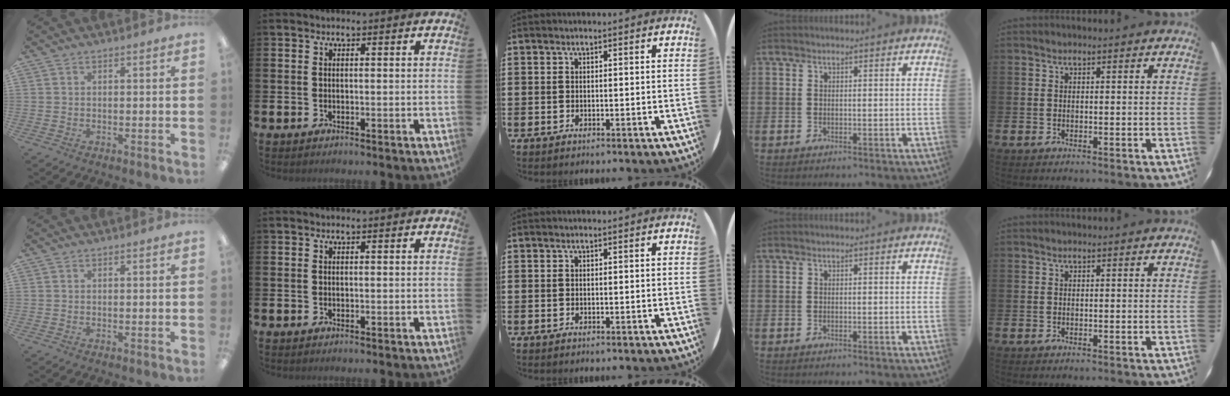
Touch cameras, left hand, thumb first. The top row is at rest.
{}